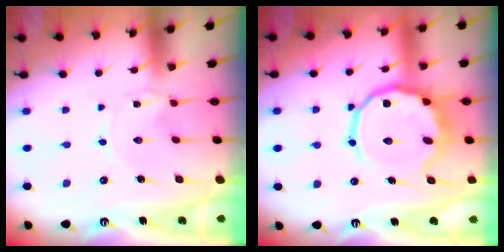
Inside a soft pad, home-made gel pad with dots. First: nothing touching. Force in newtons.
{"total": 14.2, "press": 13.9, "slide": 2.9}